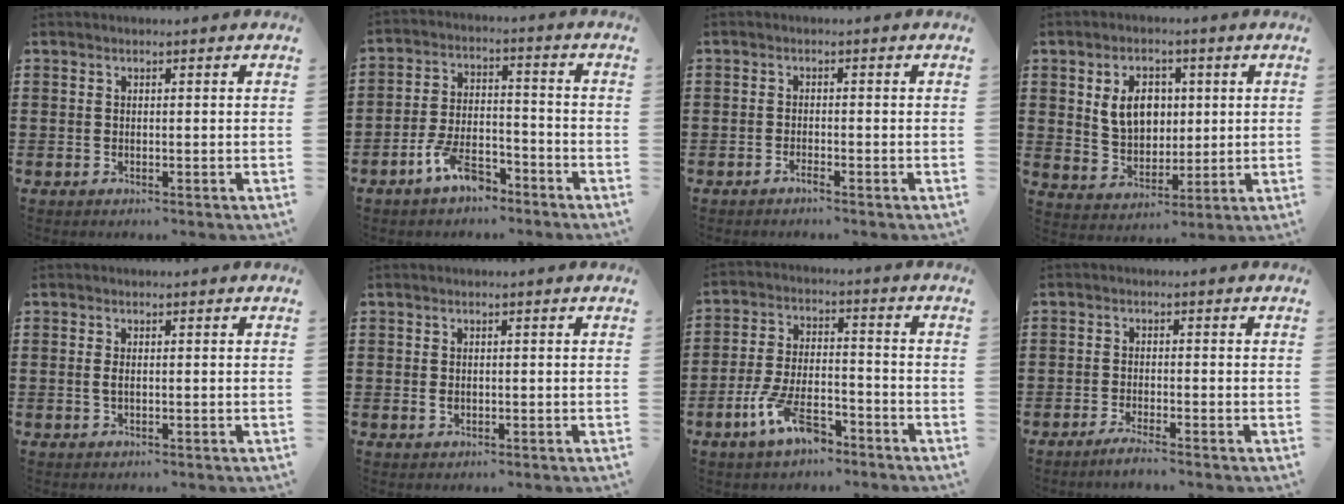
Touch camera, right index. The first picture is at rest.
{"total": 7.3, "force": [-5.1, 2.9, 4.4], "torque": [-0.096, 0.009, -0.097]}
{"total": 1.1, "force": [-1.0, 0.1, 0.6], "torque": [-0.011, -0.004, -0.018]}
{"total": 7.2, "force": [1.7, 5.4, 4.5], "torque": [-0.091, 0.012, 0.026]}
{"total": 1.1, "force": [0.0, 0.3, 1.1], "torque": [-0.030, -0.003, -0.002]}
{"total": 0.9, "force": [0.0, 0.6, 0.7], "torque": [-0.016, 0.000, 0.001]}
{"total": 9.0, "force": [-5.4, 3.4, 6.3], "torque": [-0.141, 0.003, -0.102]}
{"total": 1.9, "force": [-1.7, -0.1, 0.9], "torque": [-0.014, 0.001, -0.031]}